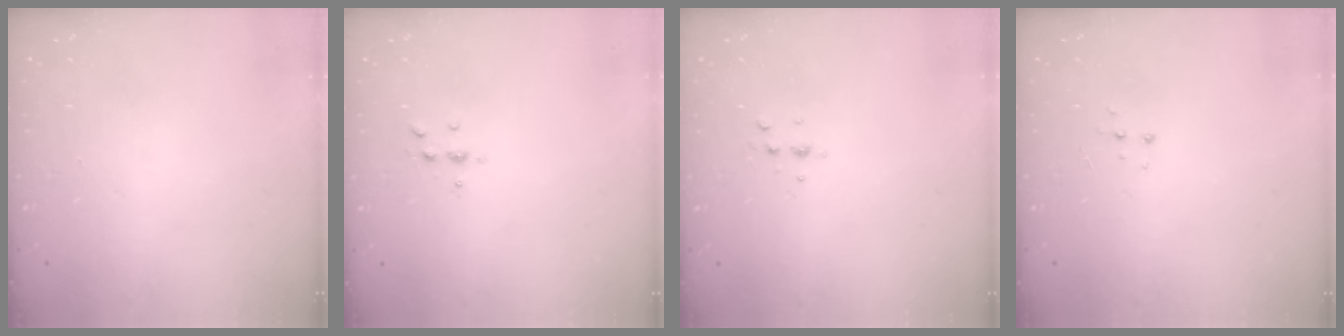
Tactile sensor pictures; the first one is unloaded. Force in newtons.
{"total": 4.2, "press": 4.1, "slide": 0.5}
{"total": 4.0, "press": 3.9, "slide": 0.9}
{"total": 4.2, "press": 4.2, "slide": 0.5}